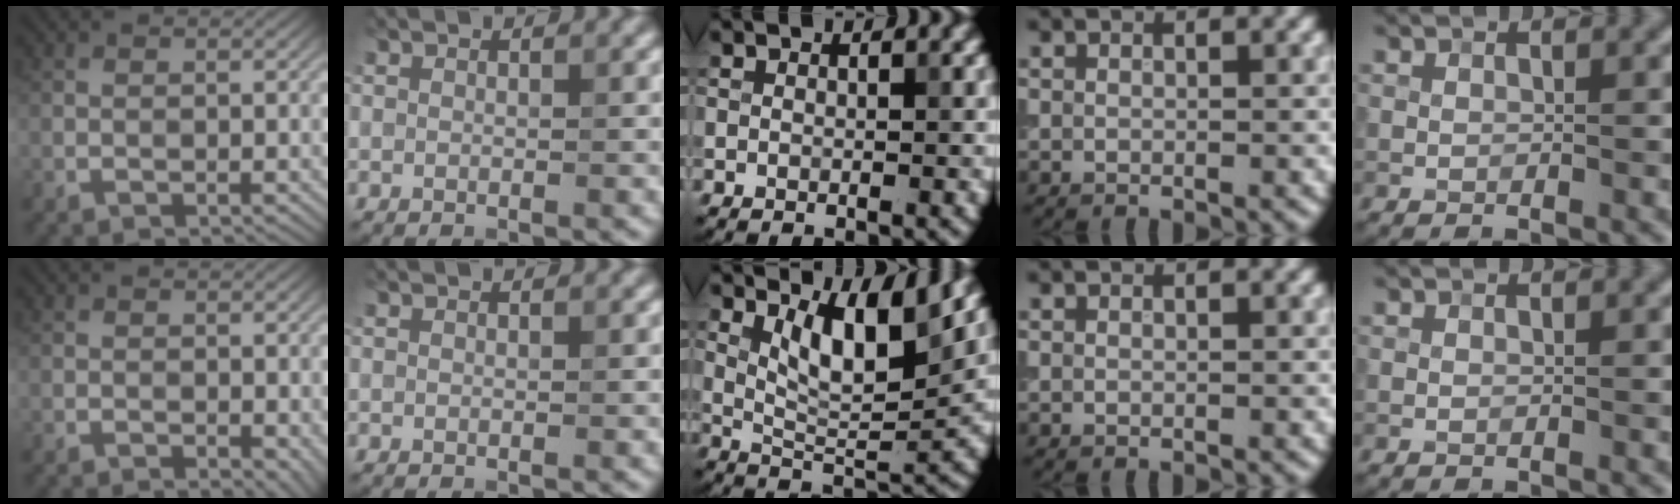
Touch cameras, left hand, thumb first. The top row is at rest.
{"thumb": {"total": 2.1, "force": [-0.7, 1.1, 1.6], "torque": [-0.021, -0.011, -0.005]}, "middle": {"total": 6.0, "force": [3.0, 1.7, 5.0], "torque": [-0.086, -0.011, 0.055]}}